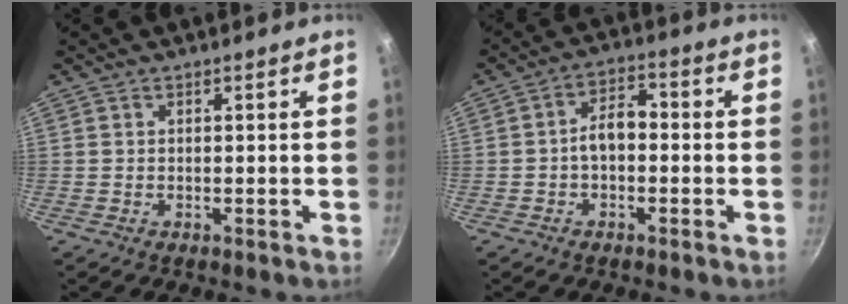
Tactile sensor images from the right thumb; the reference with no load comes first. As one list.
[{"total": 5.9, "force": [-0.8, 3.7, 4.6], "torque": [-0.054, 0.027, -0.022]}]